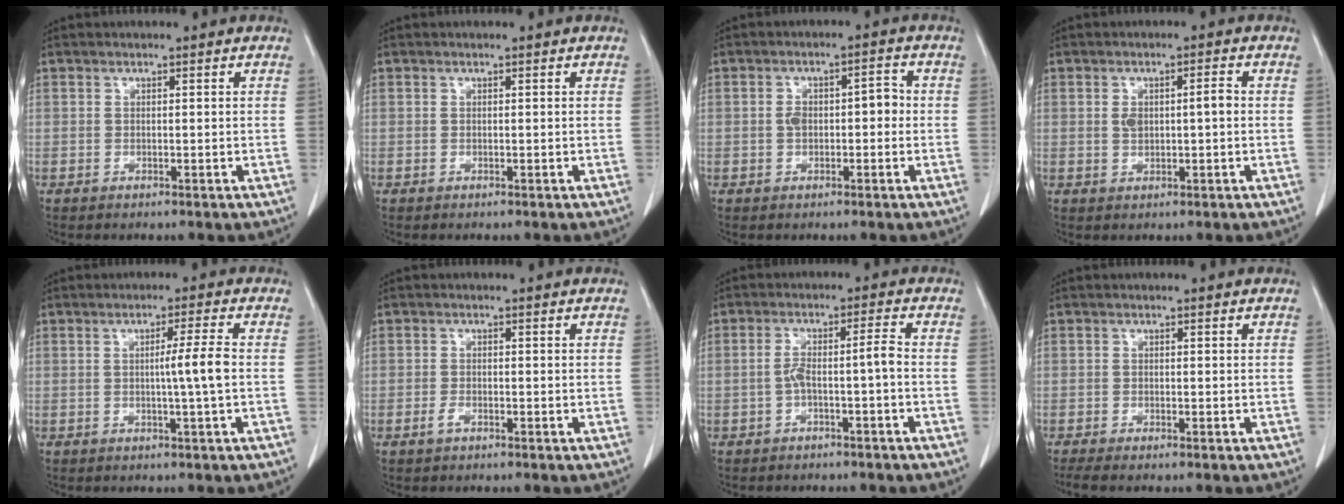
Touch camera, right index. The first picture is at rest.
{"total": 0.0}
{"total": 4.6, "force": [-0.3, 2.4, 3.9], "torque": [-0.069, 0.025, -0.004]}
{"total": 3.7, "force": [0.2, 1.2, 3.5], "torque": [-0.068, 0.013, 0.010]}
{"total": 4.0, "force": [-0.3, -1.0, 3.9], "torque": [-0.062, -0.002, -0.006]}
{"total": 1.3, "force": [-0.8, 0.5, 0.9], "torque": [-0.020, 0.000, -0.014]}
{"total": 4.2, "force": [-1.5, 0.0, 4.0], "torque": [-0.077, 0.021, -0.022]}
{"total": 1.9, "force": [-1.6, 0.0, 1.1], "torque": [-0.022, -0.006, -0.029]}